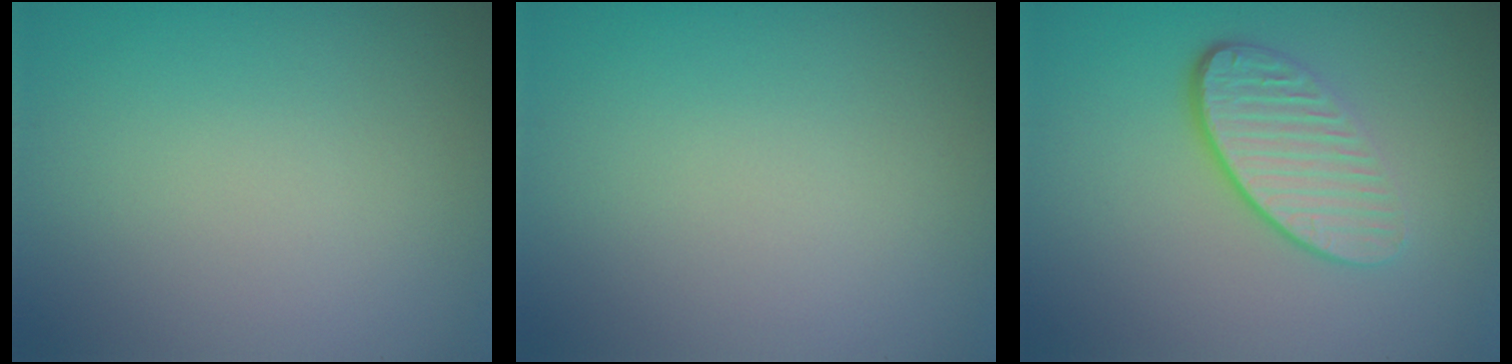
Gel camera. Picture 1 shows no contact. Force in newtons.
{"total": 0.0}
{"total": 4.2, "press": 2.9, "slide": 3.0}